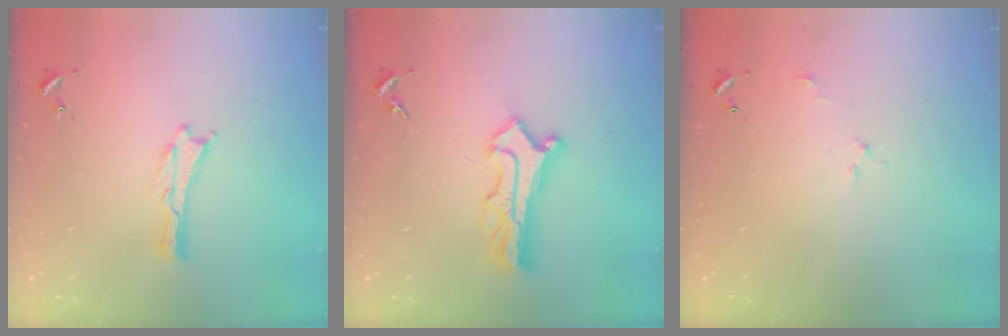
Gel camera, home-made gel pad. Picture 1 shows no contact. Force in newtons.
{"total": 6.7, "press": 6.7, "slide": 0.6}
{"total": 2.0, "press": 2.0, "slide": 0.1}